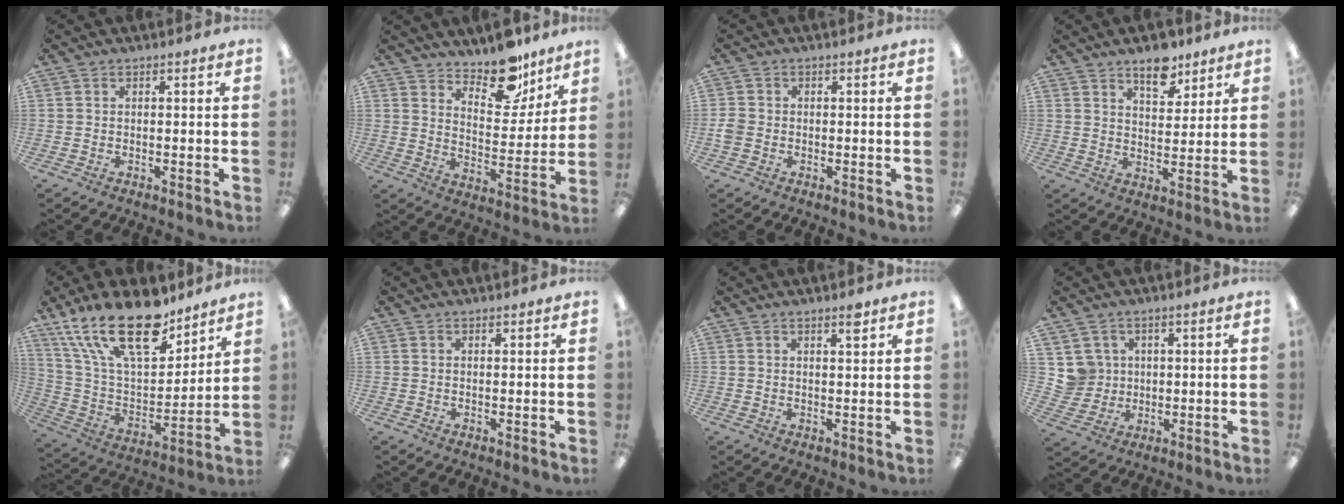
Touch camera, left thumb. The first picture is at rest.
{"total": 13.6, "force": [11.0, 6.1, 5.1], "torque": [-0.060, -0.082, 0.198]}
{"total": 2.3, "force": [-0.6, 2.0, 1.1], "torque": [-0.017, 0.005, -0.010]}
{"total": 8.9, "force": [6.8, 4.2, 3.9], "torque": [-0.039, -0.041, 0.116]}
{"total": 23.5, "force": [15.8, 10.1, 14.1], "torque": [-0.278, -0.095, 0.276]}
{"total": 0.8, "force": [0.7, 0.2, 0.0], "torque": [-0.001, 0.000, 0.014]}
{"total": 2.8, "force": [2.3, 0.5, 1.4], "torque": [-0.016, -0.010, 0.038]}
{"total": 5.8, "force": [2.5, 5.2, -0.4], "torque": [-0.005, -0.004, 0.051]}